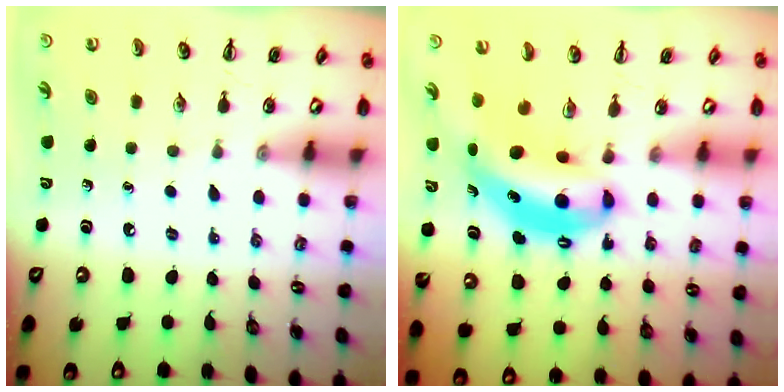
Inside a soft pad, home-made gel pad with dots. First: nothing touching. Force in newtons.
{"total": 8.9, "press": 8.6, "slide": 2.1}